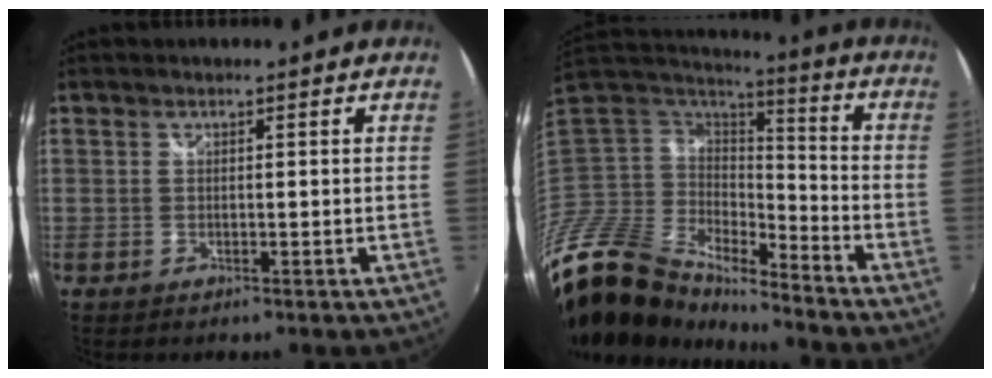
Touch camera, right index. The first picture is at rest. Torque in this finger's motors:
{"motor_torque": [-0.64, -0.36, -1.05, -0.21]}